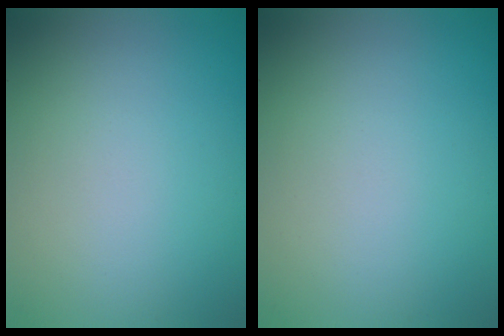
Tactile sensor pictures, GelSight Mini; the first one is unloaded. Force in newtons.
{"total": 0.0}